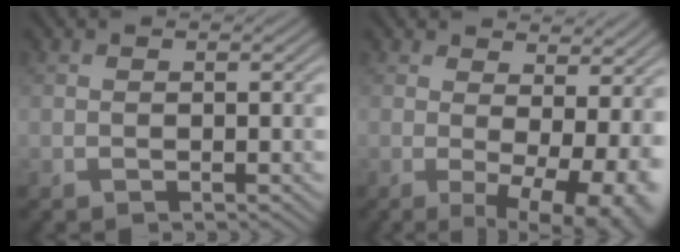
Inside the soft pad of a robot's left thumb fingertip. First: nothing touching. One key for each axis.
{"total": 10.8, "fx": 0.5, "fy": 4.6, "fz": 9.8, "tx": -0.119, "ty": -0.006, "tz": 0.029}